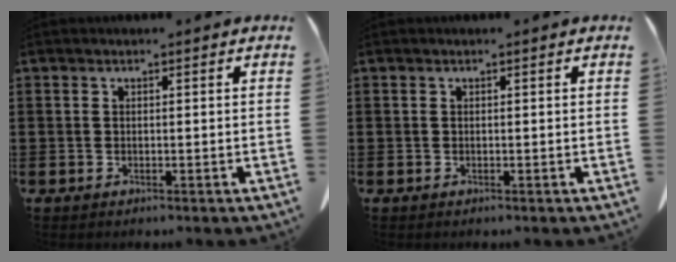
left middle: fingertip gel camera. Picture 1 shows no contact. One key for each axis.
{"total": 0.0}